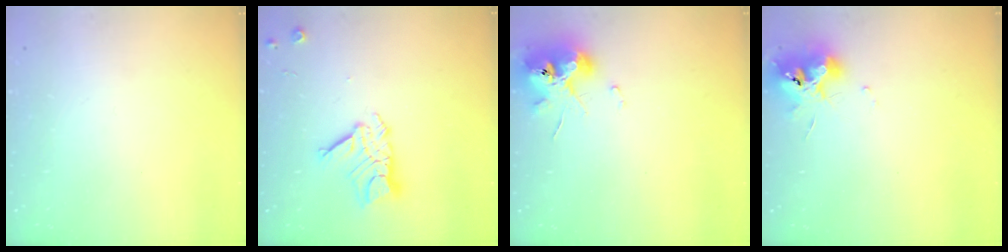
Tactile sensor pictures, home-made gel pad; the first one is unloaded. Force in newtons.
{"total": 12.1, "press": 12.1, "slide": 1.1}
{"total": 10.8, "press": 10.7, "slide": 1.5}
{"total": 10.9, "press": 10.9, "slide": 0.8}